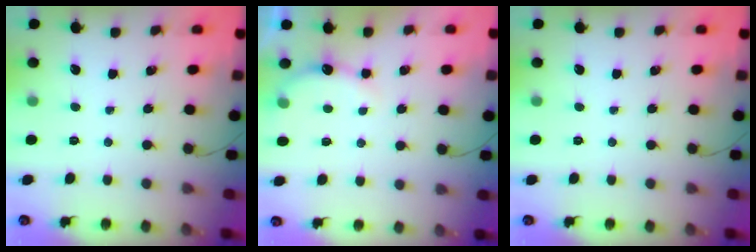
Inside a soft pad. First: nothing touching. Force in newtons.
{"total": 6.3, "press": 6.1, "slide": 1.4}
{"total": 0.0}